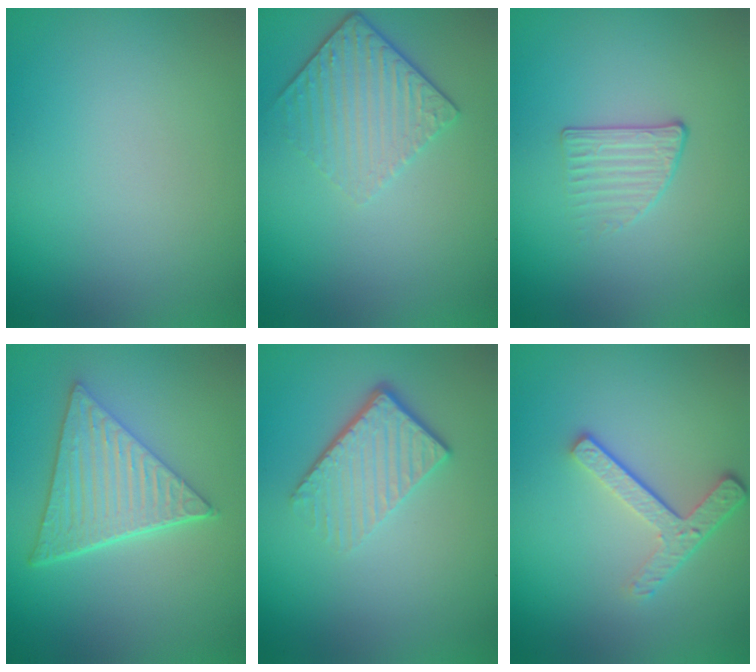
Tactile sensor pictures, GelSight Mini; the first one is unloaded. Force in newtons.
{"total": 4.4, "press": 3.0, "slide": 3.1}
{"total": 1.6, "press": 1.1, "slide": 1.1}
{"total": 6.3, "press": 4.7, "slide": 4.2}
{"total": 4.2, "press": 2.8, "slide": 3.1}
{"total": 3.5, "press": 2.6, "slide": 2.3}